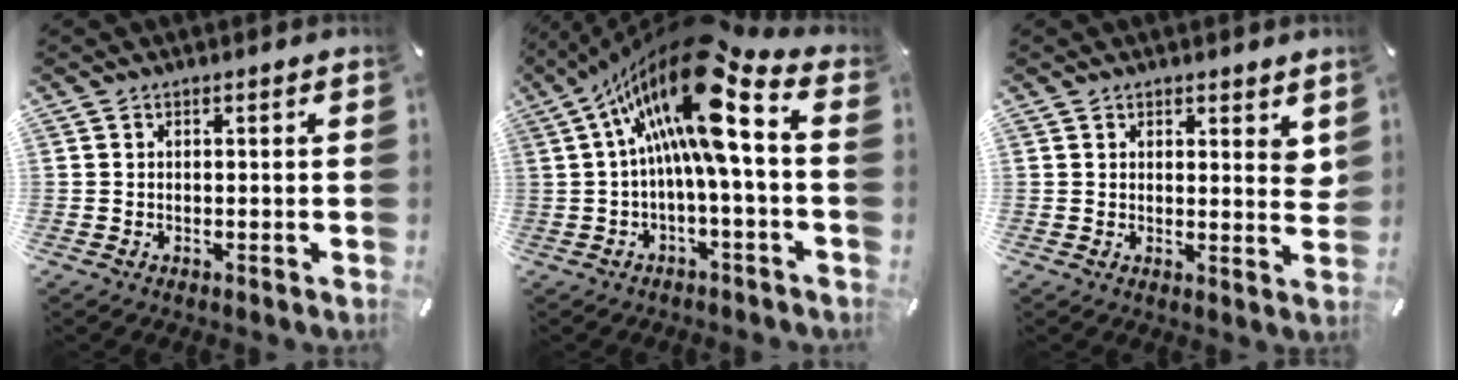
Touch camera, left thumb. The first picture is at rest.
{"total": 20.3, "force": [4.9, 4.8, 19.1], "torque": [-0.358, -0.034, 0.069]}
{"total": 3.3, "force": [2.5, 1.7, 1.4], "torque": [-0.007, -0.014, 0.042]}